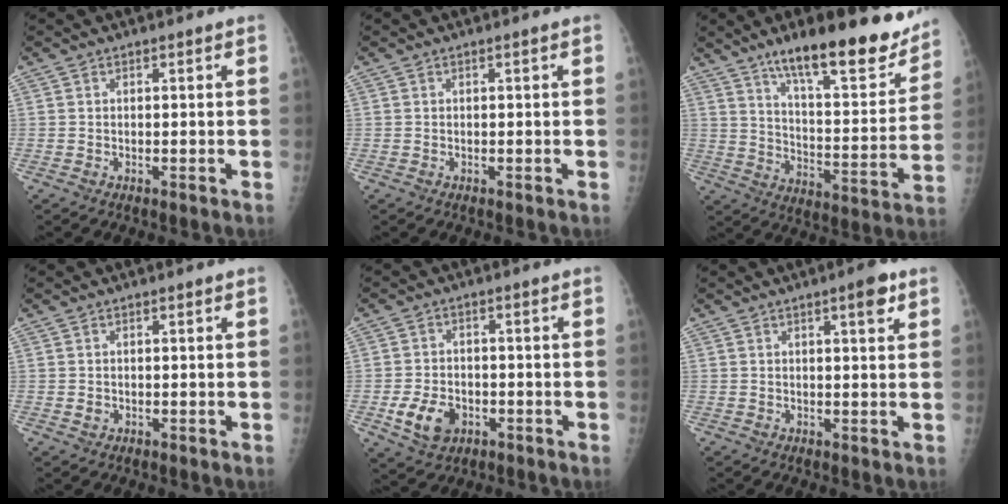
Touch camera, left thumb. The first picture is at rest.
{"total": 0.0}
{"total": 21.8, "force": [15.6, 6.0, 14.0], "torque": [-0.165, -0.079, 0.242]}
{"total": 0.8, "force": [-0.2, 0.7, 0.3], "torque": [0.002, 0.002, 0.001]}
{"total": 7.1, "force": [-2.6, 5.2, 4.1], "torque": [-0.057, 0.007, -0.038]}
{"total": 3.4, "force": [1.9, 0.8, 2.8], "torque": [-0.035, -0.007, 0.023]}